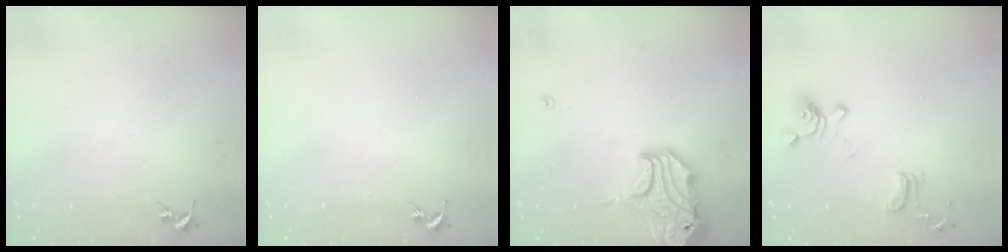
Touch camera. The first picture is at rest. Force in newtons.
{"total": 0.0}
{"total": 18.1, "press": 17.9, "slide": 2.5}
{"total": 14.3, "press": 14.3, "slide": 1.3}